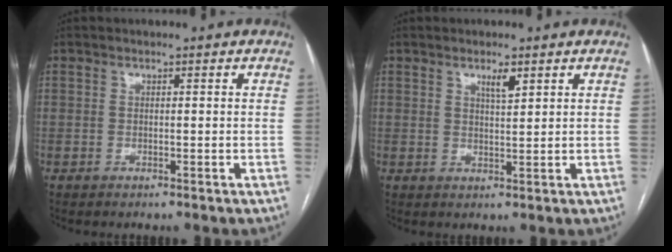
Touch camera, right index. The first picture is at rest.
{"total": 2.5, "force": [1.6, 0.4, 1.9], "torque": [-0.033, -0.003, 0.027]}